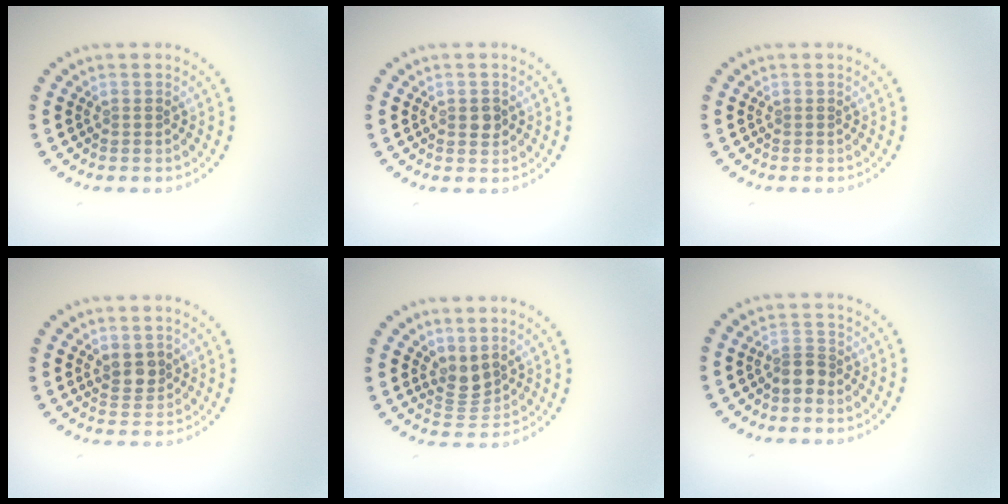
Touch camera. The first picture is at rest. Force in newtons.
{"total": 1.3, "press": 1.3, "slide": 0.1}
{"total": 0.0}
{"total": 2.0, "press": 1.8, "slide": 0.9}
{"total": 2.3, "press": 1.8, "slide": 1.4}
{"total": 2.0, "press": 1.7, "slide": 1.0}